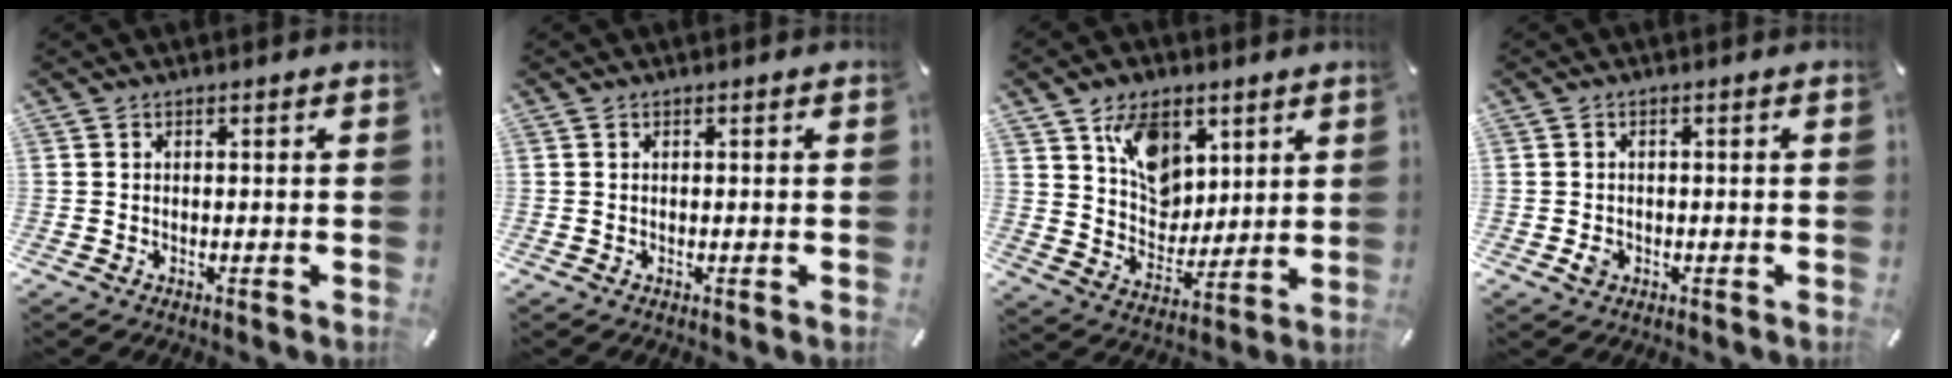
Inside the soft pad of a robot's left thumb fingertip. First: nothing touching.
{"total": 0.0}
{"total": 13.4, "force": [7.2, 9.9, 5.4], "torque": [-0.086, -0.040, 0.141]}
{"total": 2.1, "force": [-0.5, 1.7, 1.2], "torque": [-0.022, 0.003, -0.009]}